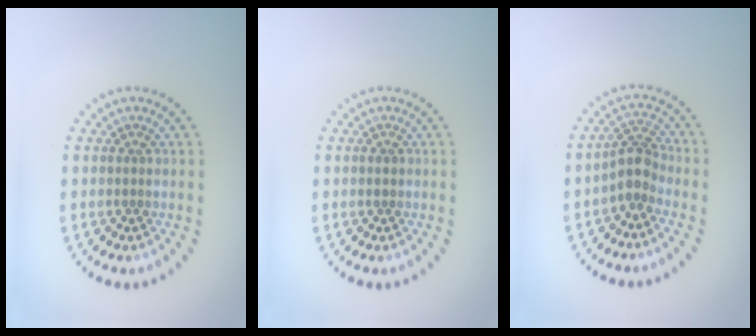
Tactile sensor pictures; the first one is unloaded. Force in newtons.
{"total": 0.8, "press": 0.8, "slide": 0.1}
{"total": 2.8, "press": 2.1, "slide": 1.8}